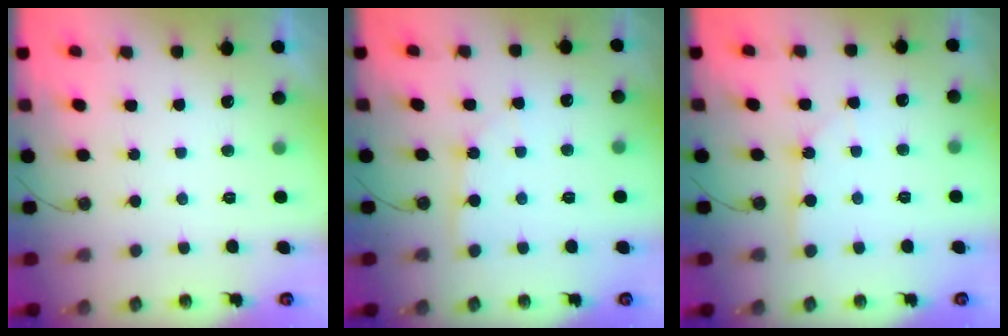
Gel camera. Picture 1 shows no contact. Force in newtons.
{"total": 2.6, "press": 2.6, "slide": 0.2}
{"total": 3.0, "press": 3.0, "slide": 0.4}